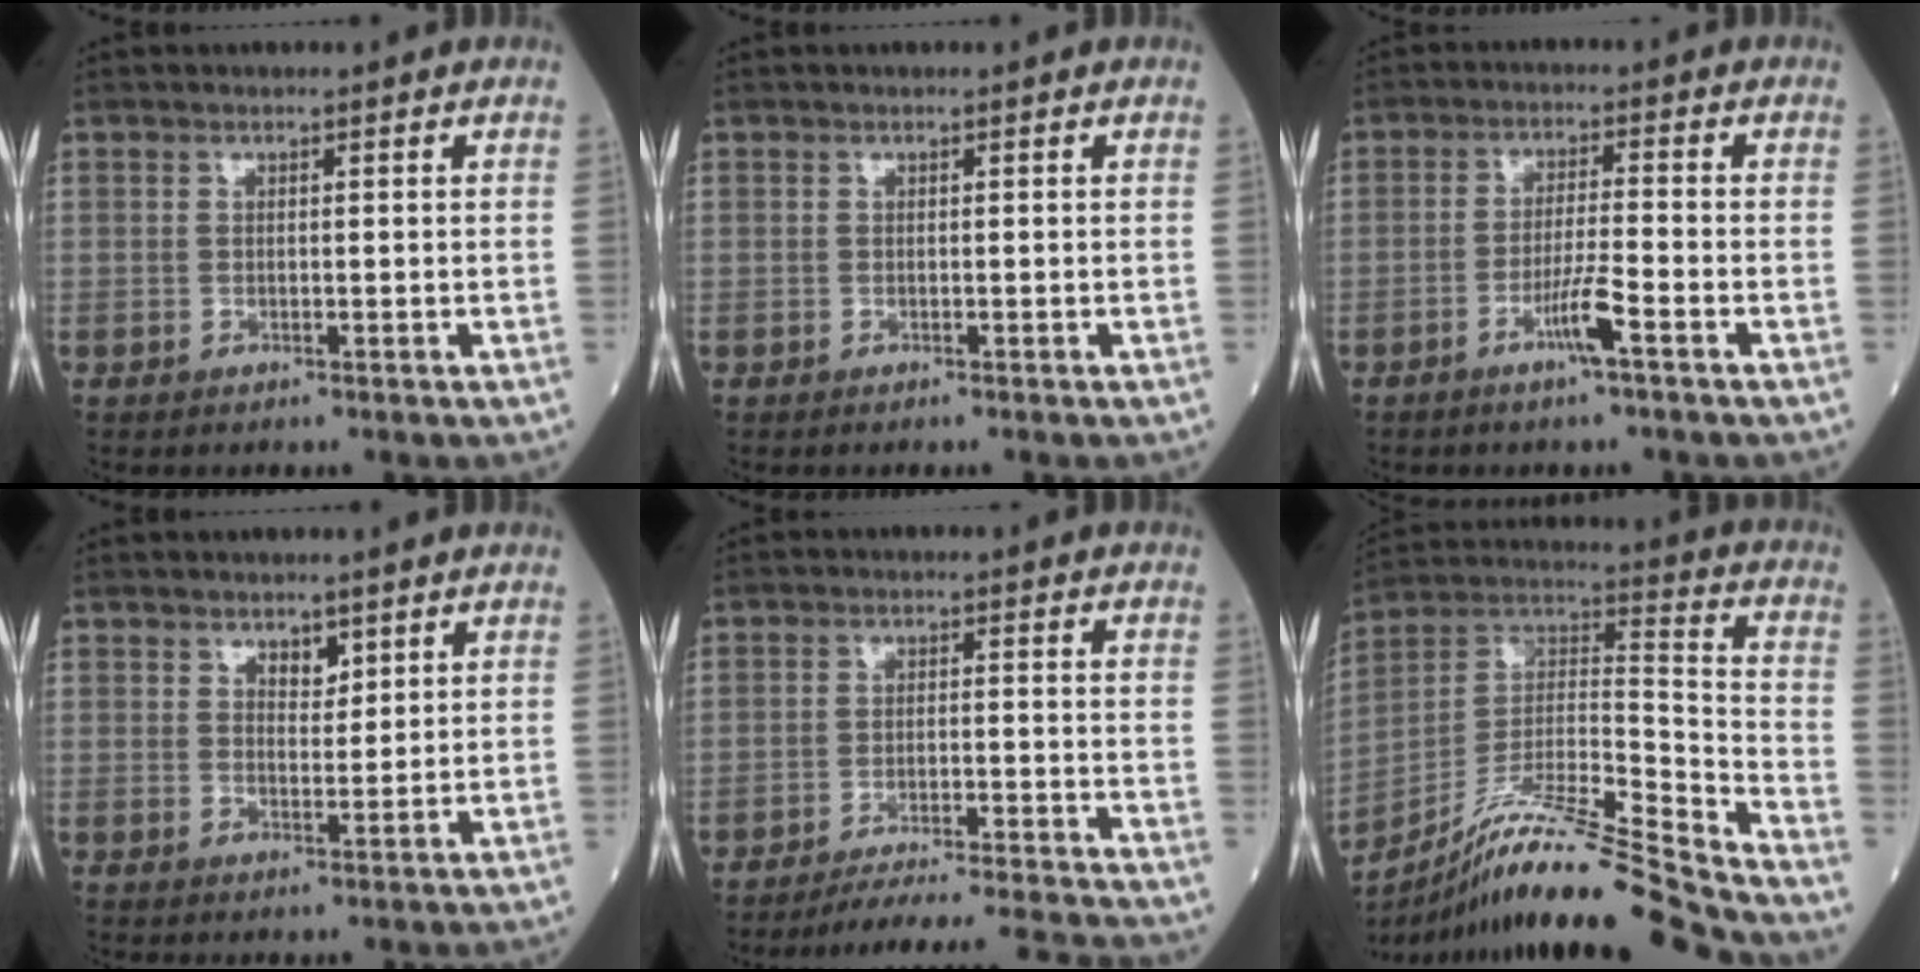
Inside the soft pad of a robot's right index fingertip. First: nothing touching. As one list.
[{"total": 0.8, "force": [-0.7, 0.0, 0.4], "torque": [0.000, 0.001, -0.010]}, {"total": 4.5, "force": [-2.5, -0.4, 3.8], "torque": [-0.077, -0.006, -0.047]}, {"total": 2.5, "force": [1.6, 1.2, 1.4], "torque": [-0.019, -0.003, 0.030]}, {"total": 14.0, "force": [-13.5, -1.6, 3.3], "torque": [-0.038, -0.009, -0.194]}, {"total": 23.0, "force": [-20.0, -1.0, 11.3], "torque": [-0.203, 0.000, -0.345]}]